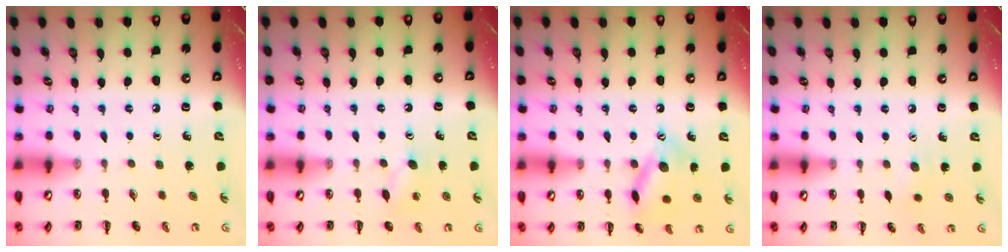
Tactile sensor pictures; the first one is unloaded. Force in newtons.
{"total": 5.3, "press": 5.0, "slide": 1.5}
{"total": 12.9, "press": 12.9, "slide": 0.5}
{"total": 4.4, "press": 4.3, "slide": 0.9}